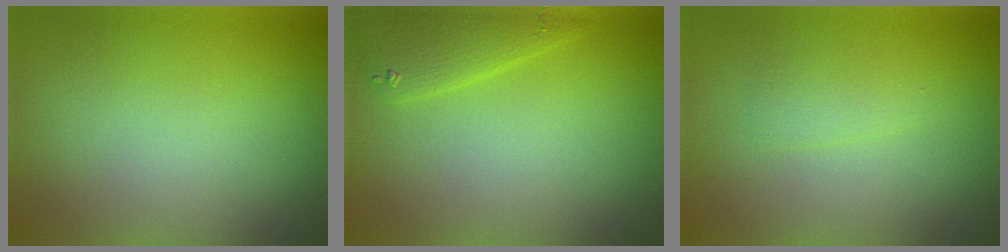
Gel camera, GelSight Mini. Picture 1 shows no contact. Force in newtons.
{"total": 2.9, "press": 2.9, "slide": 0.2}
{"total": 1.3, "press": 1.3, "slide": 0.0}